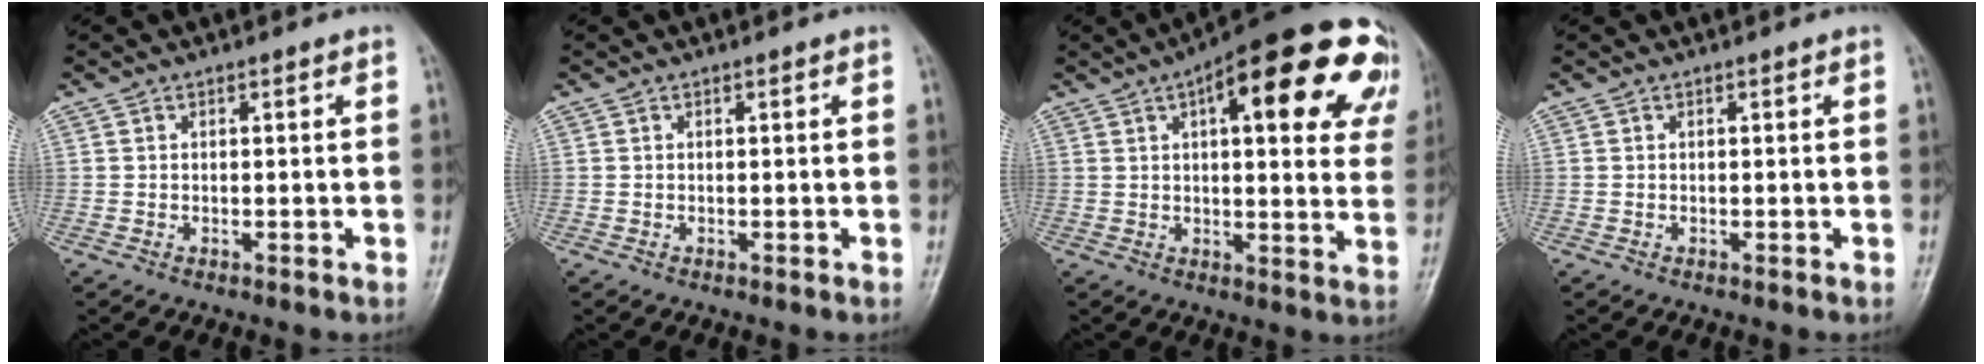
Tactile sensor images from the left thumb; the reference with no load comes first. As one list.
[{"total": 0.0}, {"total": 25.6, "force": [11.1, 9.3, 21.1], "torque": [-0.247, 0.011, 0.139]}, {"total": 0.0}]